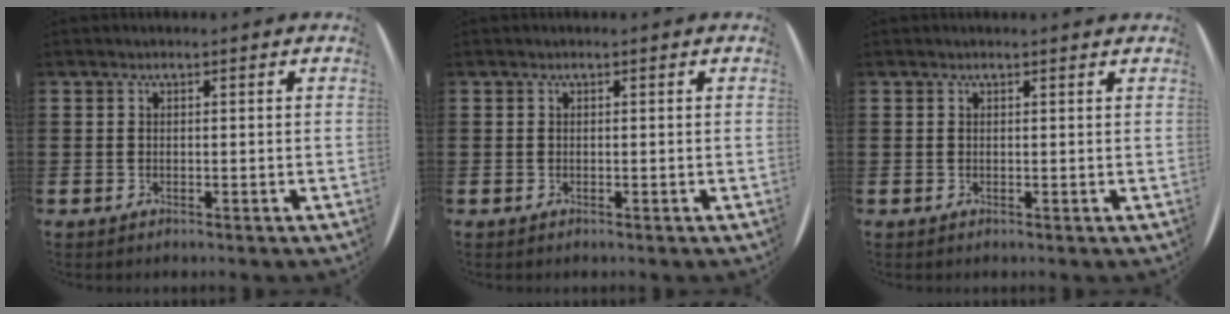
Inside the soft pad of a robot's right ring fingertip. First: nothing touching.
{"total": 0.0}
{"total": 0.0}